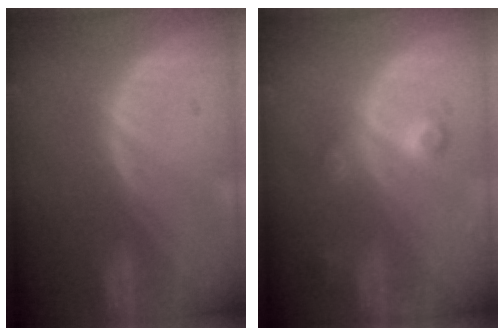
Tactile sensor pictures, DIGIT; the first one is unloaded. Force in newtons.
{"total": 3.8, "press": 3.5, "slide": 1.4}